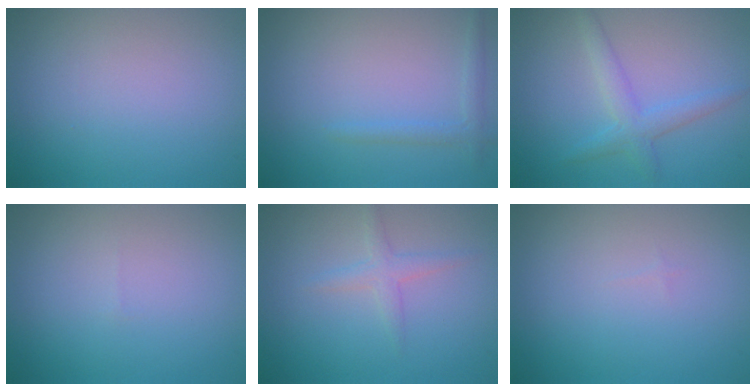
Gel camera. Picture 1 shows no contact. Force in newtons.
{"total": 1.3, "press": 1.3, "slide": 0.1}
{"total": 2.5, "press": 2.5, "slide": 0.1}
{"total": 0.0}
{"total": 1.6, "press": 1.6, "slide": 0.1}
{"total": 0.0}